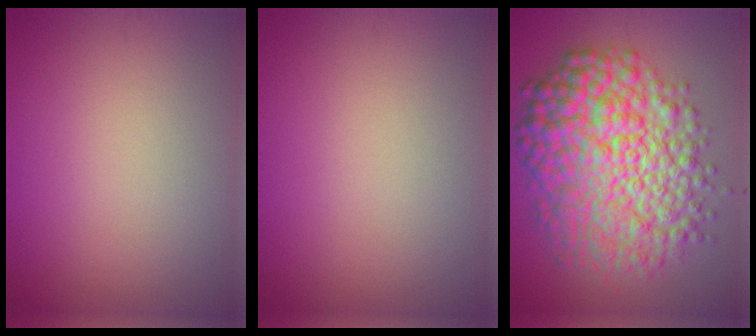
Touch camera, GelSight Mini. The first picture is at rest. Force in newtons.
{"total": 0.0}
{"total": 11.4, "press": 11.4, "slide": 0.1}